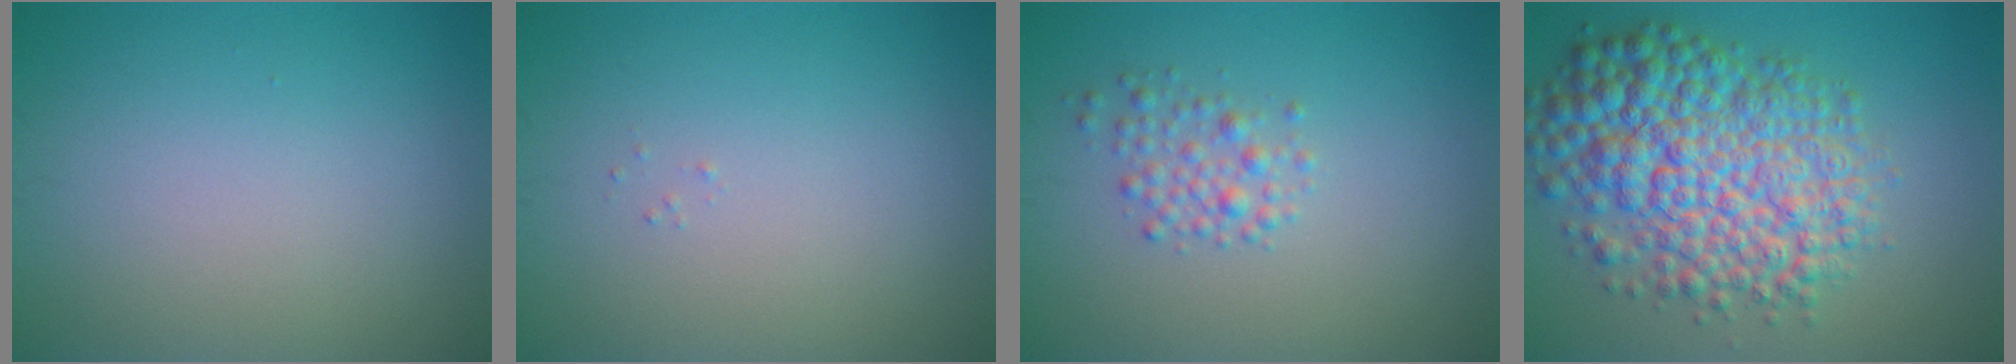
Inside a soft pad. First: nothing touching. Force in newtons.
{"total": 0.0}
{"total": 2.0, "press": 2.0, "slide": 0.0}
{"total": 10.0, "press": 10.0, "slide": 0.2}